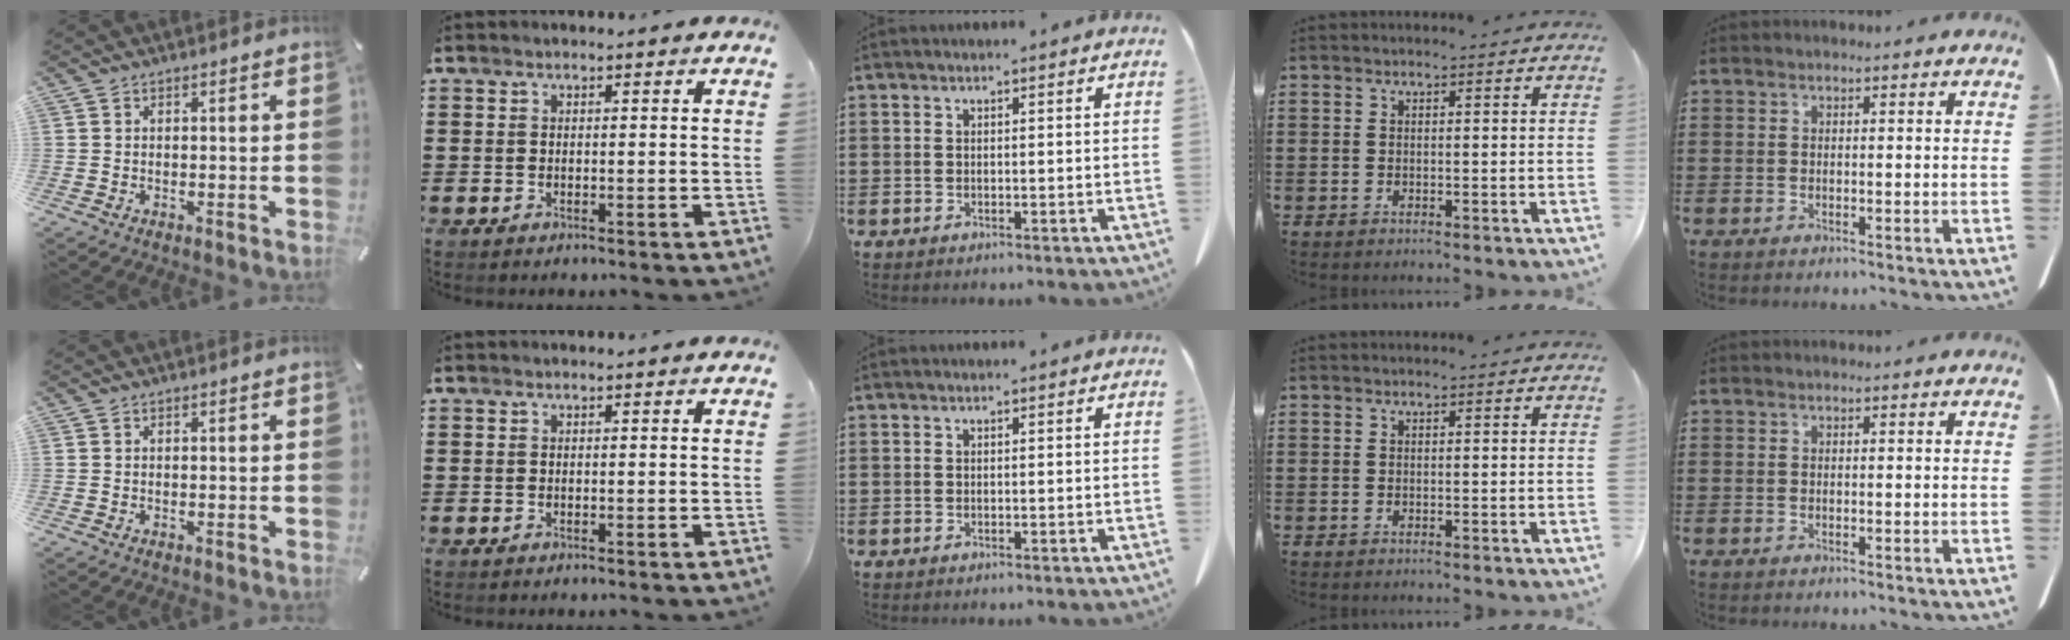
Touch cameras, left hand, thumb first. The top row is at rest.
{}